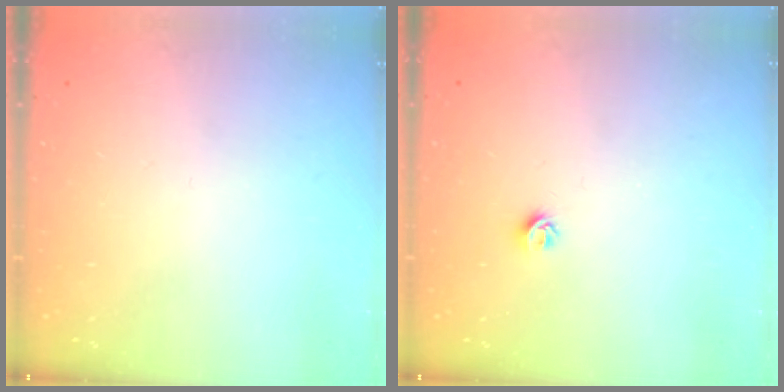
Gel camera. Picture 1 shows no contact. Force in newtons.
{"total": 5.0, "press": 4.9, "slide": 0.7}